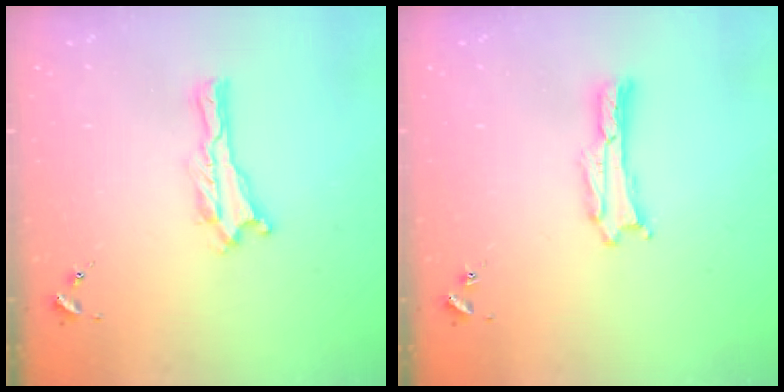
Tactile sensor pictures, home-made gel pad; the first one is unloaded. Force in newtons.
{"total": 0.7, "press": 0.7, "slide": 0.1}